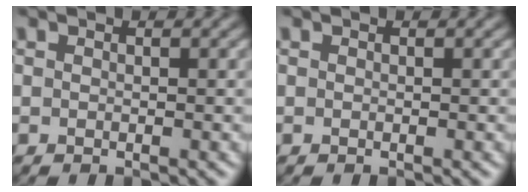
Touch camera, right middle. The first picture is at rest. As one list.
[{"total": 0.0}]